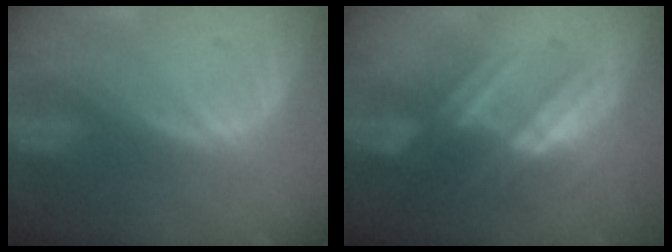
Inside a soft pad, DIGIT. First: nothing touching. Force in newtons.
{"total": 7.2, "press": 6.5, "slide": 3.1}